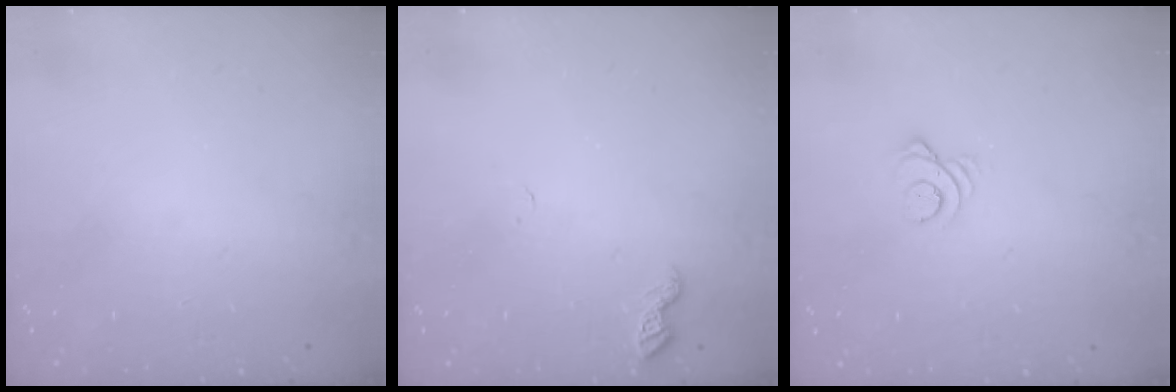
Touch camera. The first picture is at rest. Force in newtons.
{"total": 4.5, "press": 4.4, "slide": 0.5}
{"total": 3.0, "press": 3.0, "slide": 0.3}